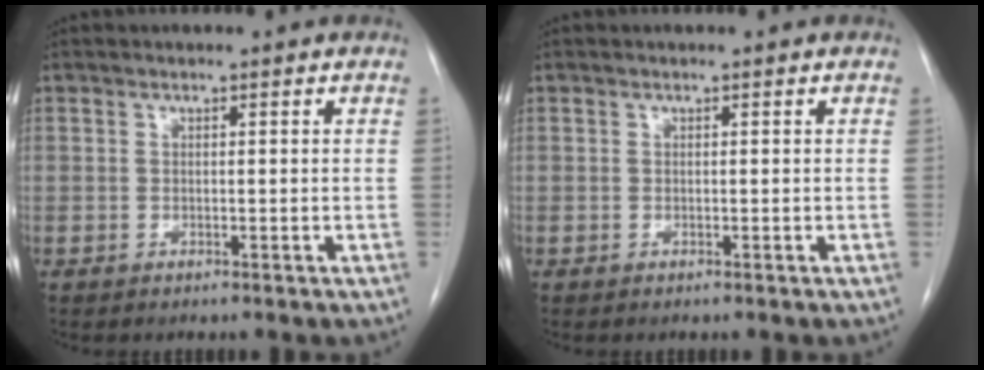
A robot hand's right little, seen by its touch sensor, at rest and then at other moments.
{"total": 0.0}